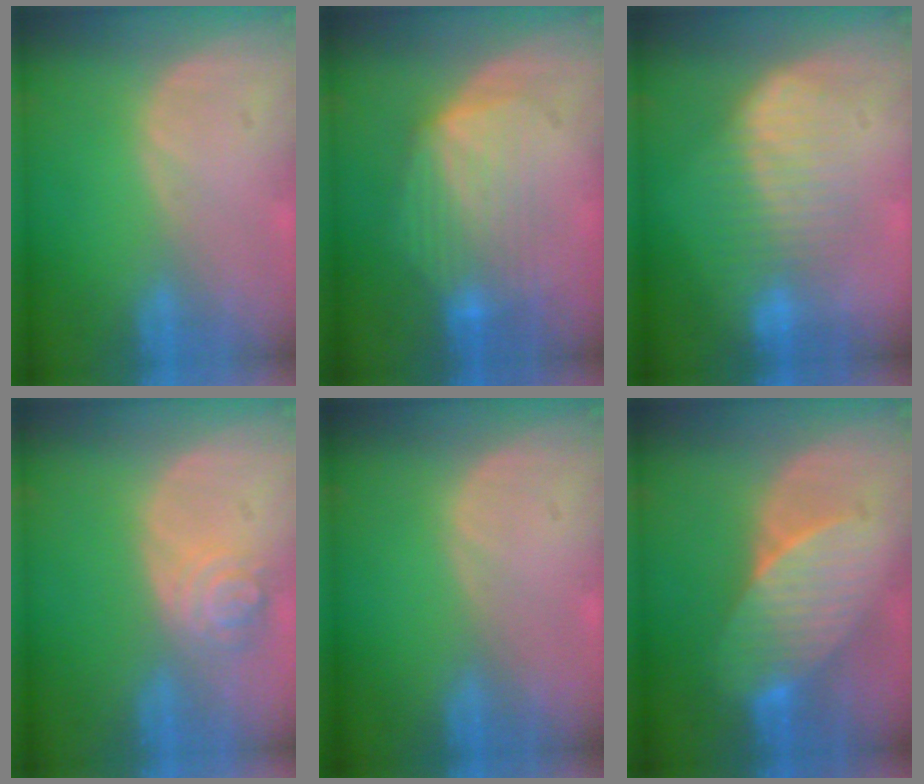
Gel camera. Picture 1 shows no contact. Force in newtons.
{"total": 7.3, "press": 7.2, "slide": 1.3}
{"total": 6.9, "press": 6.8, "slide": 1.1}
{"total": 4.3, "press": 4.1, "slide": 1.3}
{"total": 0.0}
{"total": 7.1, "press": 7.0, "slide": 1.3}